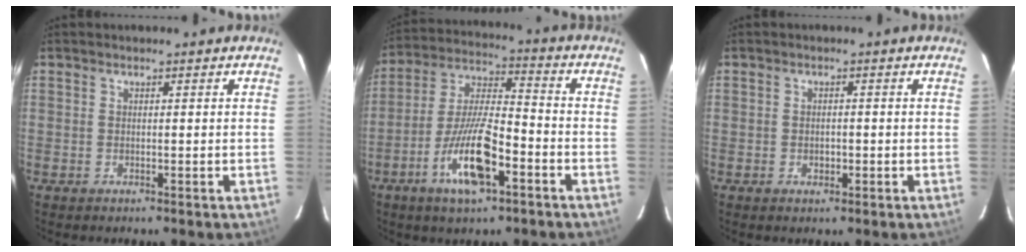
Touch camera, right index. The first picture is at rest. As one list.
[{"total": 13.8, "force": [-6.6, 3.9, 11.5], "torque": [-0.240, -0.007, -0.124]}, {"total": 1.6, "force": [-0.4, 1.4, 0.7], "torque": [-0.010, 0.001, -0.005]}]